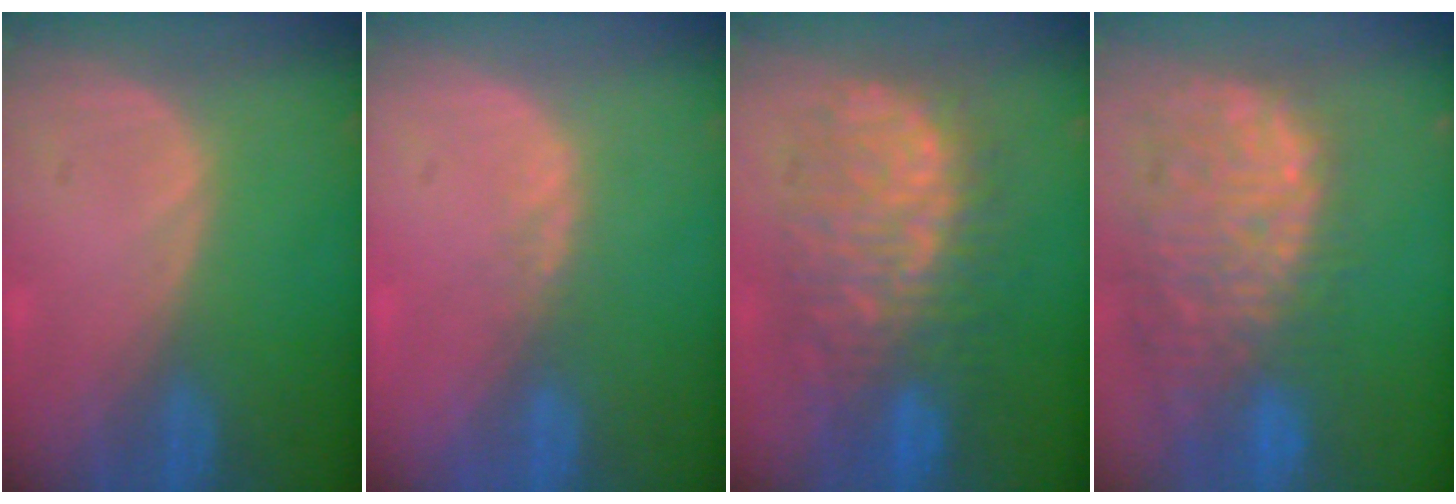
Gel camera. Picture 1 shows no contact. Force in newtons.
{"total": 1.3, "press": 1.1, "slide": 0.7}
{"total": 11.6, "press": 11.5, "slide": 1.3}
{"total": 13.8, "press": 11.6, "slide": 7.5}